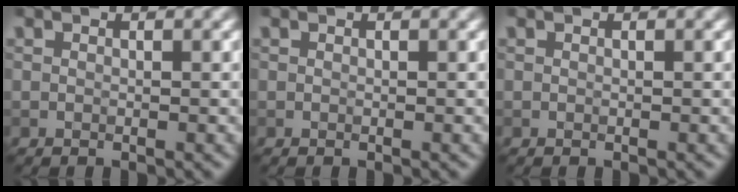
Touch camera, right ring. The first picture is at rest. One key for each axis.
{"total": 0.0}
{"total": 0.0}